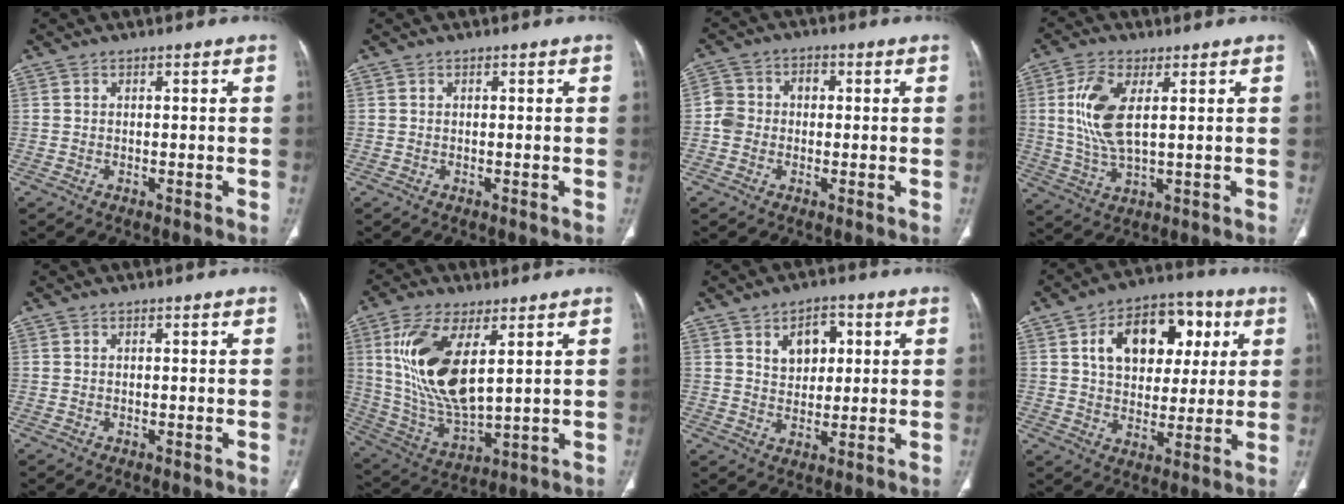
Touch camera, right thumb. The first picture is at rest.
{"total": 0.0}
{"total": 5.6, "force": [-0.5, 4.9, 2.6], "torque": [-0.037, 0.024, -0.017]}
{"total": 10.4, "force": [2.3, 4.4, 9.1], "torque": [-0.204, -0.010, 0.050]}
{"total": 0.0}
{"total": 17.8, "force": [5.2, 7.7, 15.2], "torque": [-0.304, -0.026, 0.112]}
{"total": 7.1, "force": [2.6, 4.7, 4.6], "torque": [-0.042, -0.009, 0.040]}
{"total": 16.8, "force": [5.3, 11.1, 11.4], "torque": [-0.132, 0.006, 0.084]}